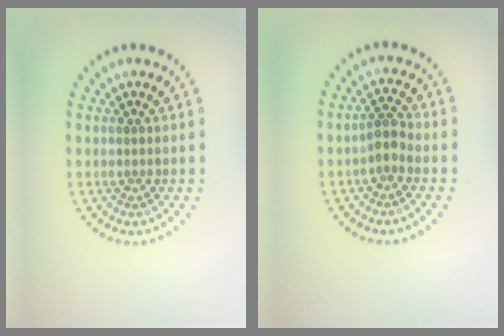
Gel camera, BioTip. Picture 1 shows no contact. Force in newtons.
{"total": 1.9, "press": 1.5, "slide": 1.1}